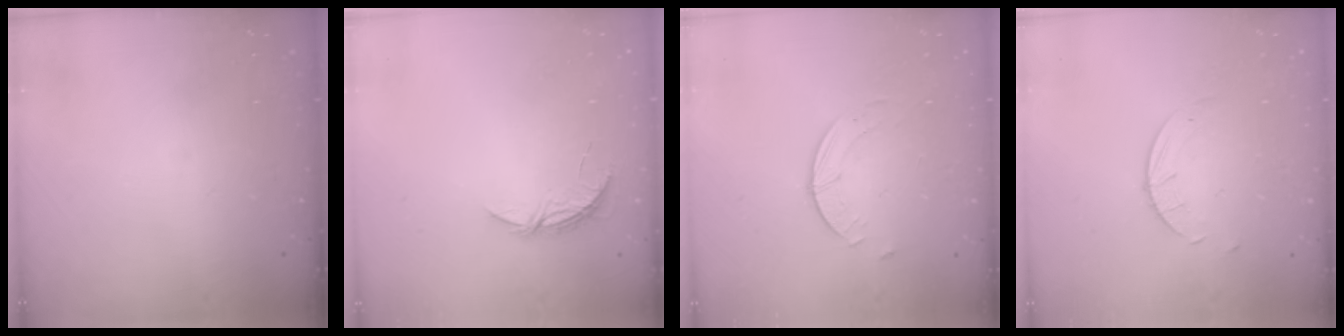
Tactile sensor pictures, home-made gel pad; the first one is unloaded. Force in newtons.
{"total": 5.0, "press": 5.0, "slide": 0.4}
{"total": 2.5, "press": 2.5, "slide": 0.3}
{"total": 4.6, "press": 4.5, "slide": 0.5}